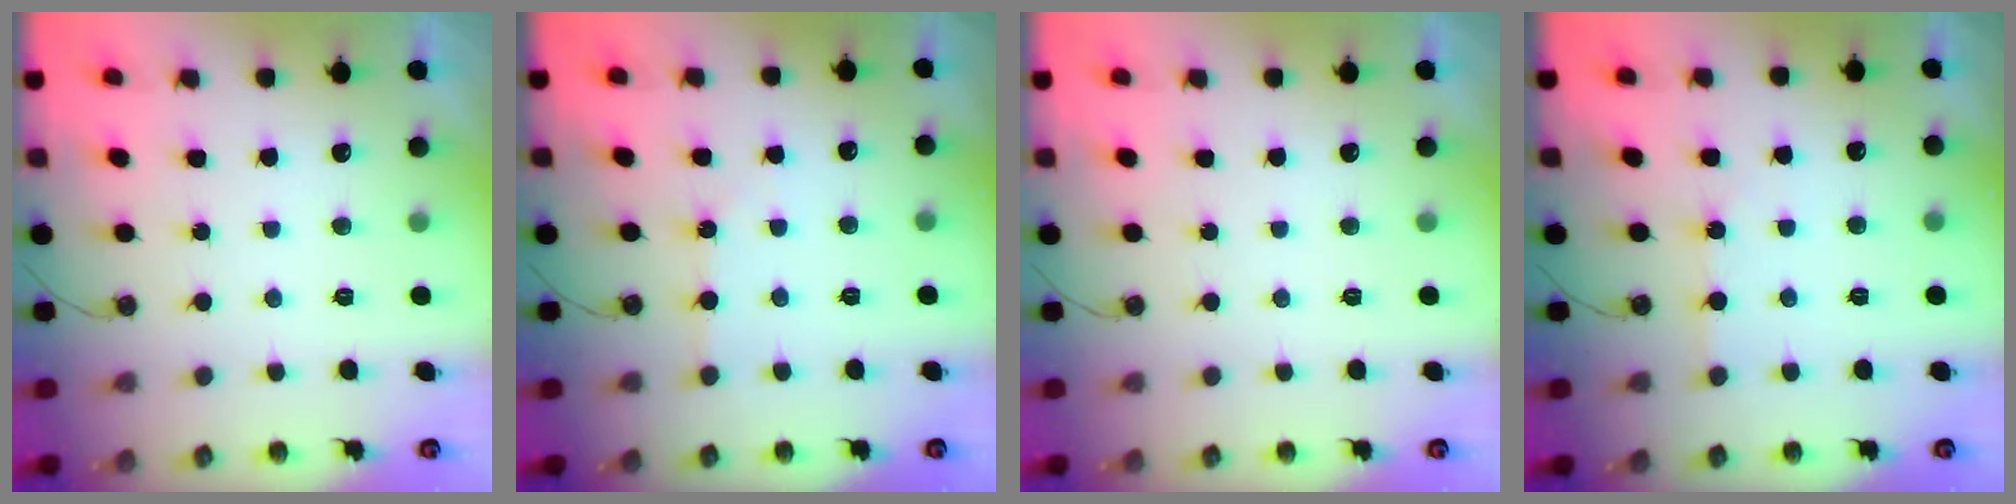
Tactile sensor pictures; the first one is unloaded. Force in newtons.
{"total": 1.9, "press": 1.8, "slide": 0.4}
{"total": 0.0}
{"total": 3.9, "press": 3.9, "slide": 0.7}